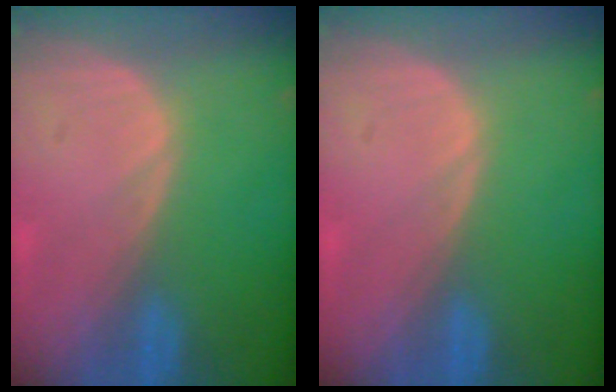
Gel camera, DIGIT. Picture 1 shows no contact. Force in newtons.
{"total": 0.0}